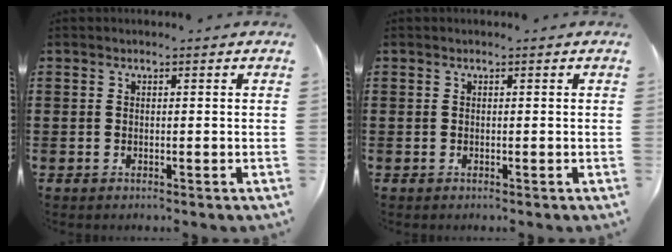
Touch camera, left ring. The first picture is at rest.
{"total": 0.0}